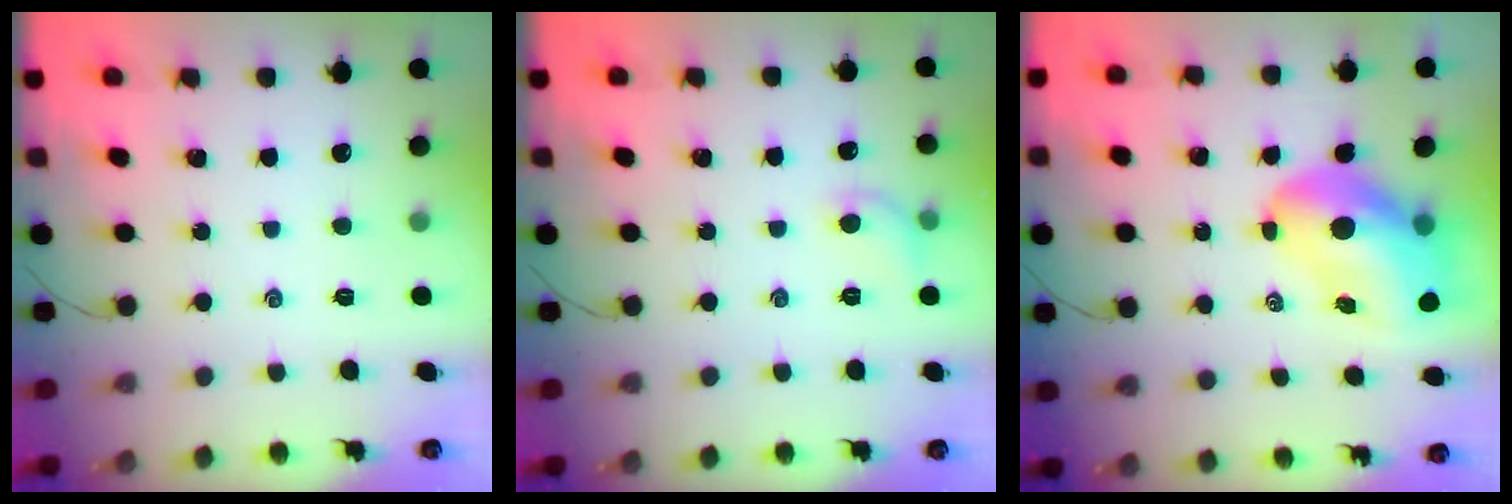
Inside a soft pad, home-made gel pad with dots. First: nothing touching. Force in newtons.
{"total": 6.2, "press": 6.0, "slide": 1.4}
{"total": 12.9, "press": 12.2, "slide": 4.0}